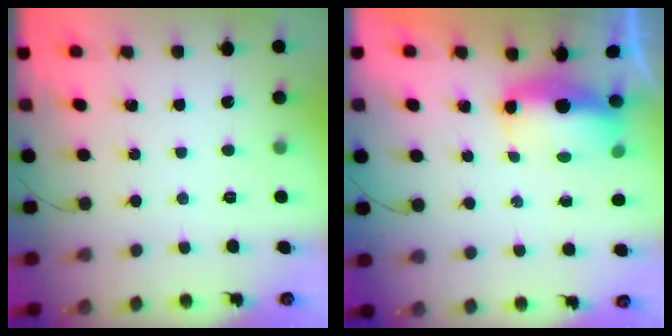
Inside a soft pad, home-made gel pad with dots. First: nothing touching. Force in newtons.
{"total": 12.6, "press": 7.9, "slide": 9.8}